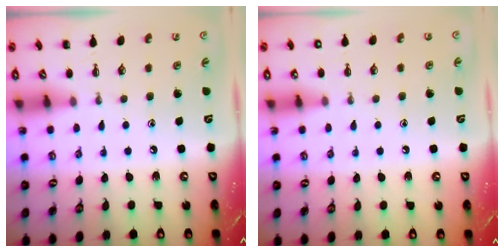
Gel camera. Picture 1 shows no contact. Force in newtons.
{"total": 1.9, "press": 1.9, "slide": 0.2}